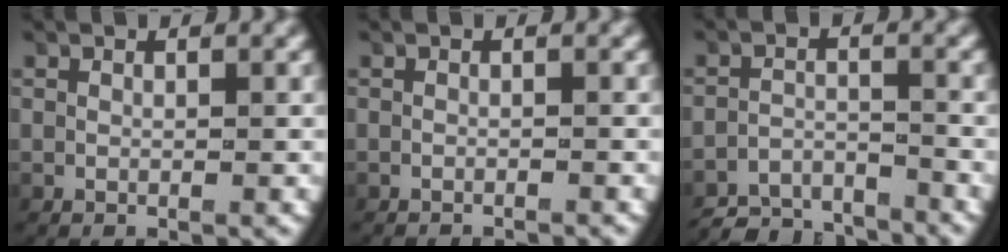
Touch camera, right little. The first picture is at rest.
{"total": 1.8, "force": [-1.8, 0.0, 0.0], "torque": [-0.003, -0.007, -0.025]}
{"total": 5.4, "force": [-4.9, 1.8, 1.2], "torque": [-0.013, -0.017, -0.084]}